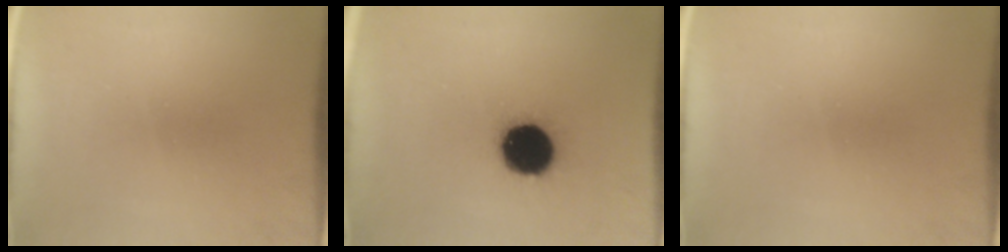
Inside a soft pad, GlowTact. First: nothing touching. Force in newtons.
{"total": 16.2}
{"total": 0.0}